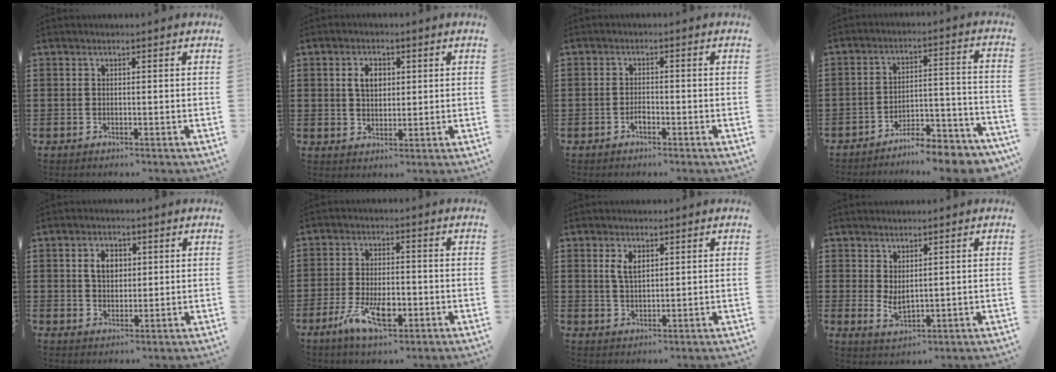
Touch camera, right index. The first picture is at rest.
{"total": 3.8, "force": [0.9, 2.6, 2.6], "torque": [-0.060, 0.013, 0.014]}
{"total": 1.5, "force": [-1.0, 0.6, 1.0], "torque": [-0.022, 0.000, -0.018]}
{"total": 7.1, "force": [-6.9, 0.5, 1.5], "torque": [-0.016, 0.016, -0.134]}
{"total": 3.8, "force": [0.9, 2.7, 2.5], "torque": [-0.058, 0.014, 0.013]}
{"total": 8.0, "force": [-3.2, 3.4, 6.5], "torque": [-0.136, -0.004, -0.057]}
{"total": 3.4, "force": [1.3, 1.6, 2.7], "torque": [-0.059, 0.007, 0.022]}
{"total": 2.7, "force": [1.0, 1.3, 2.1], "torque": [-0.050, -0.002, 0.018]}